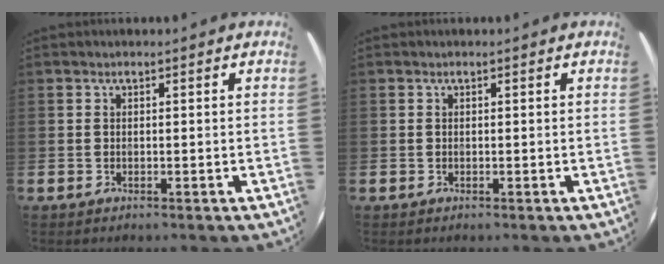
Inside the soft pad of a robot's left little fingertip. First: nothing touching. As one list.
[{"total": 0.0}]